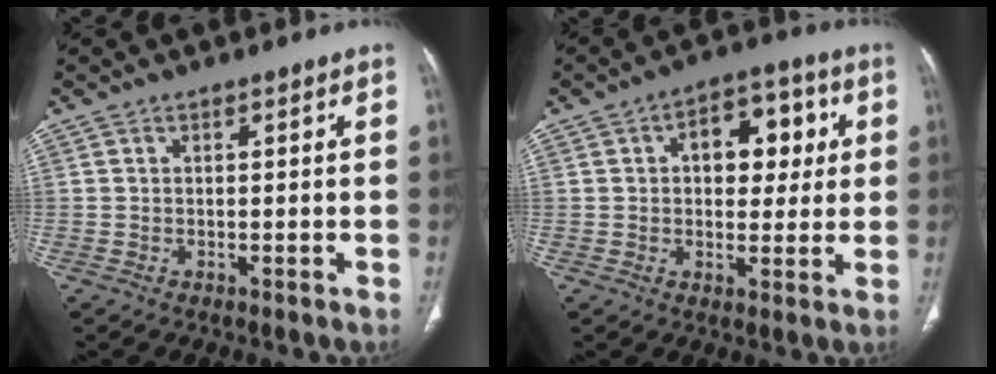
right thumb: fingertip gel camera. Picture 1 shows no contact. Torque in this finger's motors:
{"motor_torque": [0.44, 2.05, 0.90, -0.36, 0.03]}